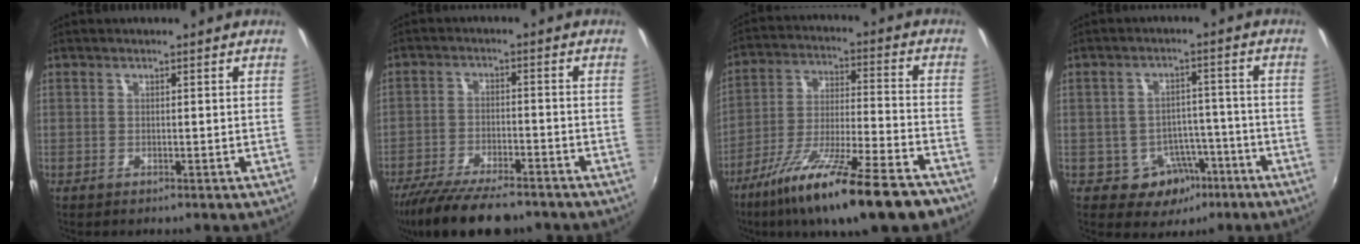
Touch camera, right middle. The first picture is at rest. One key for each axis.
{"total": 14.5, "fx": -11.9, "fy": 3.7, "fz": 7.4, "tx": -0.158, "ty": -0.032, "tz": -0.195}
{"total": 21.8, "fx": -15.4, "fy": 3.2, "fz": 15.1, "tx": -0.271, "ty": -0.054, "tz": -0.248}
{"total": 7.4, "fx": -3.9, "fy": 5.9, "fz": 2.2, "tx": -0.042, "ty": 0.024, "tz": -0.037}